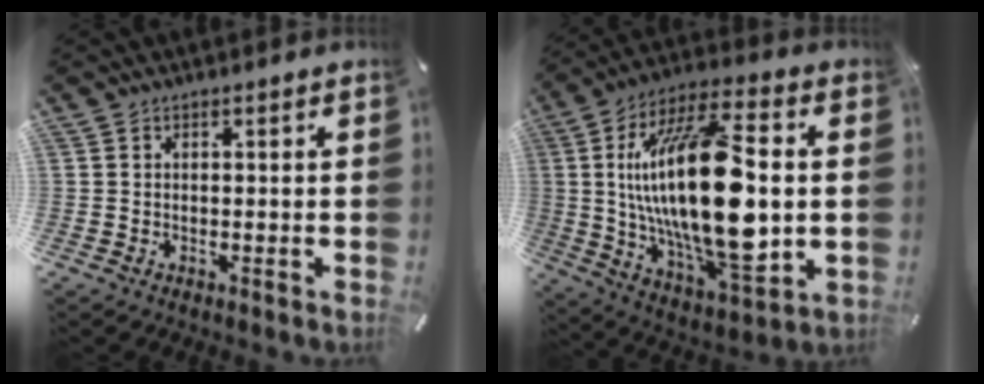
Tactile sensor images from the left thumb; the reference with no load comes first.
{"total": 29.4, "force": [1.1, 12.5, 26.7], "torque": [-0.542, -0.022, 0.012]}